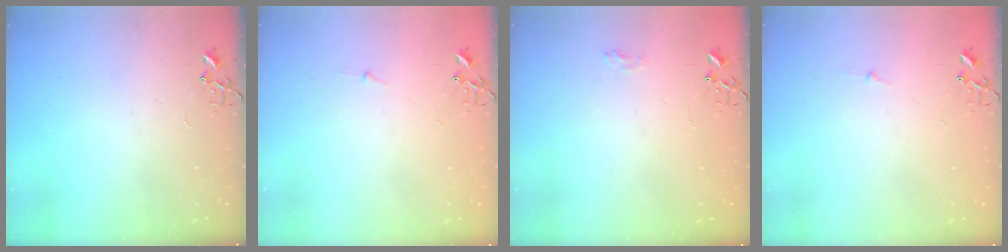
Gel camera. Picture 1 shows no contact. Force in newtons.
{"total": 2.7, "press": 2.7, "slide": 0.3}
{"total": 6.3, "press": 6.3, "slide": 0.8}
{"total": 2.7, "press": 2.7, "slide": 0.3}